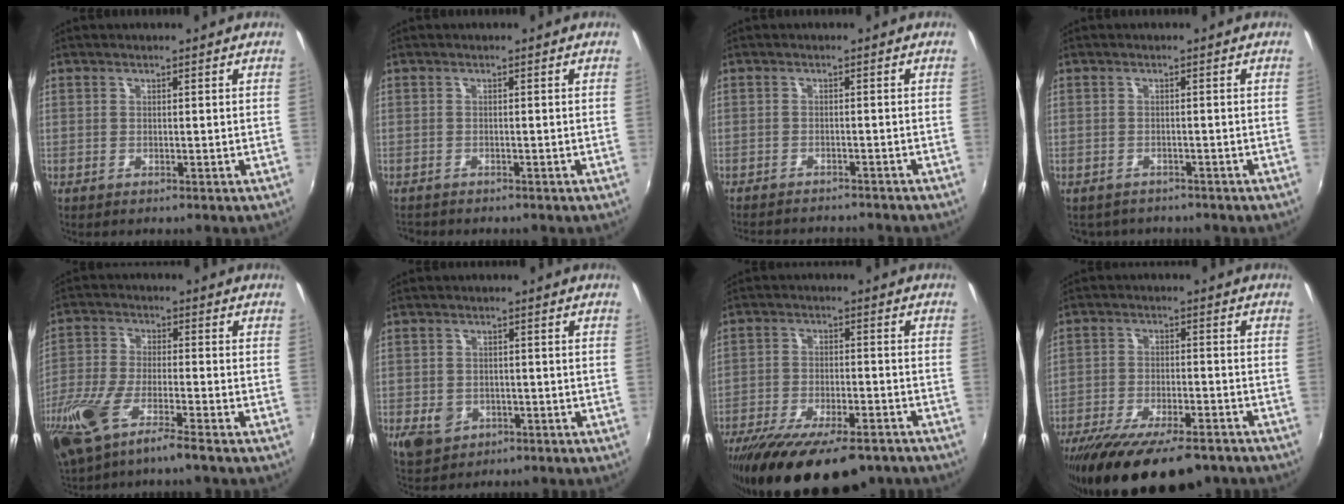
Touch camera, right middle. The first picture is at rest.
{"total": 1.9, "force": [-1.8, 0.6, 0.3], "torque": [-0.012, -0.009, -0.031]}
{"total": 8.8, "force": [-8.1, 1.8, 3.0], "torque": [-0.074, -0.013, -0.117]}
{"total": 3.1, "force": [-2.6, 1.6, 0.3], "torque": [-0.014, -0.010, -0.040]}
{"total": 14.8, "force": [-9.4, 3.0, 11.0], "torque": [-0.244, -0.045, -0.182]}
{"total": 6.2, "force": [-2.4, 4.9, 2.9], "torque": [-0.070, -0.003, -0.033]}
{"total": 20.8, "force": [-15.2, 7.1, 12.2], "torque": [-0.236, -0.049, -0.229]}
{"total": 19.4, "force": [-14.6, 6.1, 11.2], "torque": [-0.219, -0.049, -0.222]}